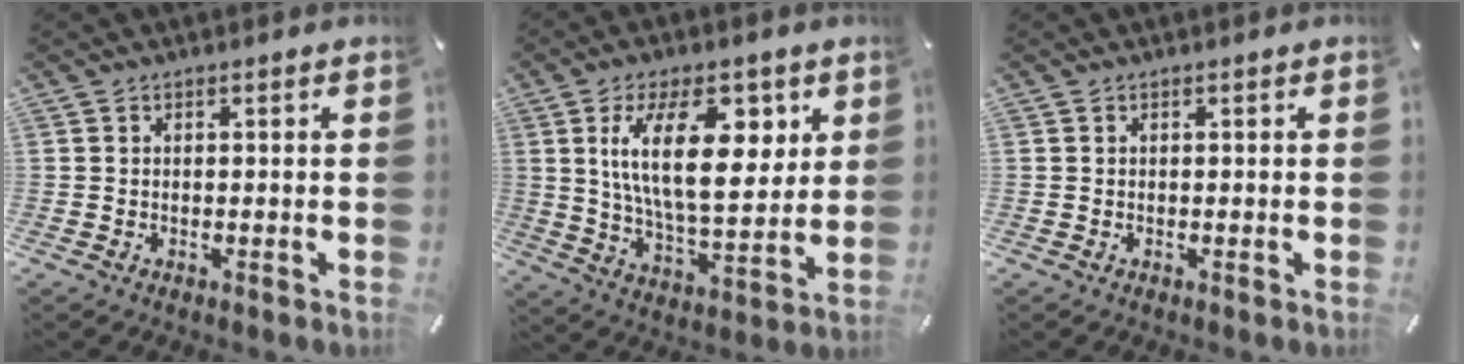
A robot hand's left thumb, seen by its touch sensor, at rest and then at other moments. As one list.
[{"total": 19.1, "force": [6.9, 9.1, 15.3], "torque": [-0.273, 0.000, 0.109]}, {"total": 0.0}]